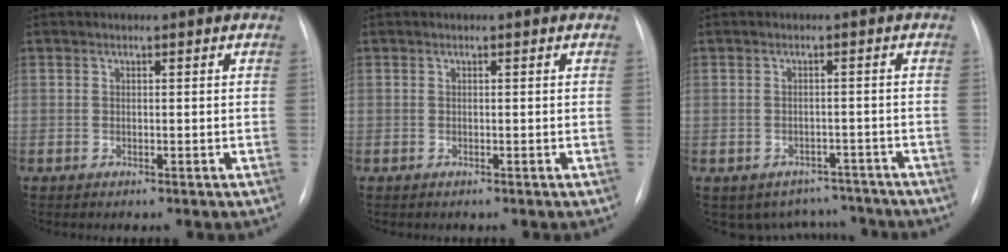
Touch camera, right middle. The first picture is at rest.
{"total": 0.0}
{"total": 7.0, "force": [-5.9, 3.6, 0.1], "torque": [0.012, 0.025, -0.071]}